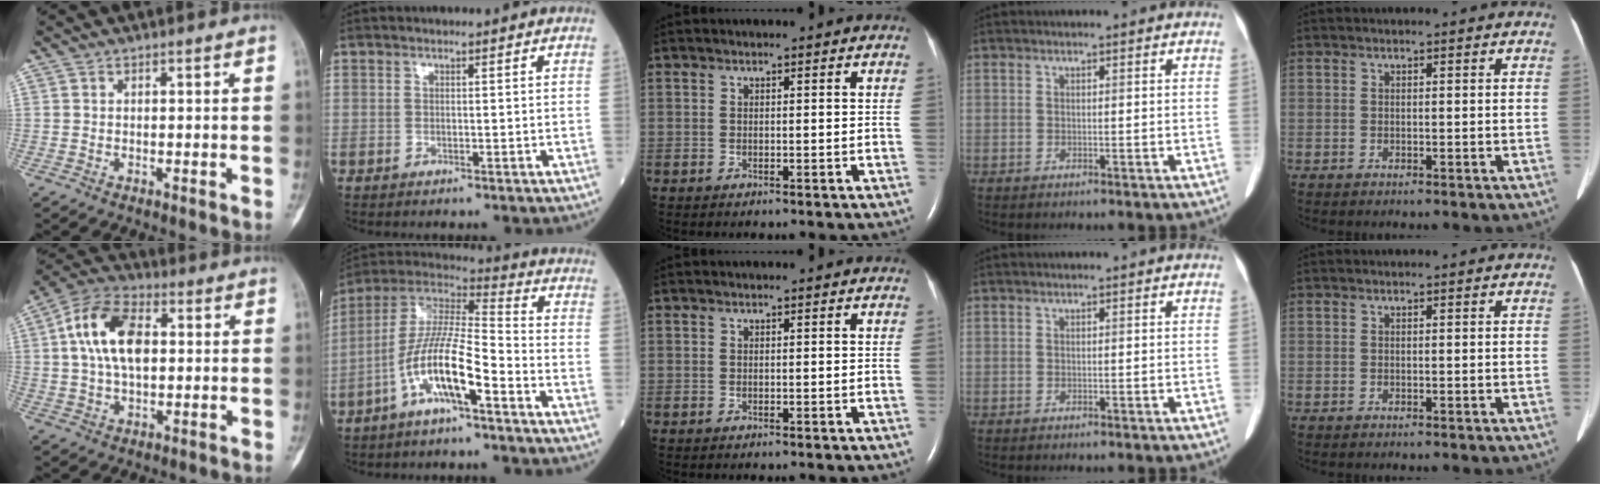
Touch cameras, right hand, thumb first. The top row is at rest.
{"thumb": {"total": 12.1, "force": [2.1, 6.9, 9.7], "torque": [-0.175, 0.017, 0.032]}, "index": {"total": 11.6, "force": [-5.2, 2.1, 10.1], "torque": [-0.206, 0.010, -0.101]}}